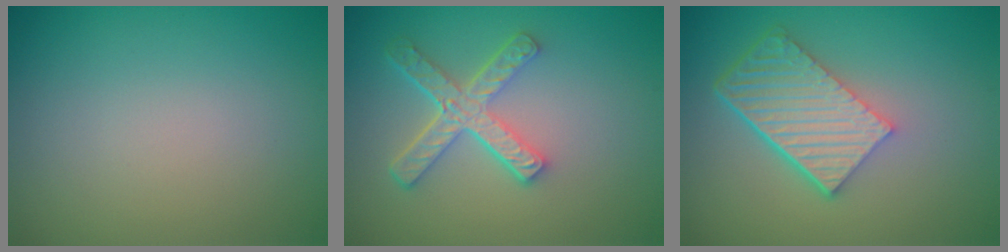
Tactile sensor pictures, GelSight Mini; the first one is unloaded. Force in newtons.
{"total": 4.5, "press": 3.2, "slide": 3.1}
{"total": 6.0, "press": 4.0, "slide": 4.4}